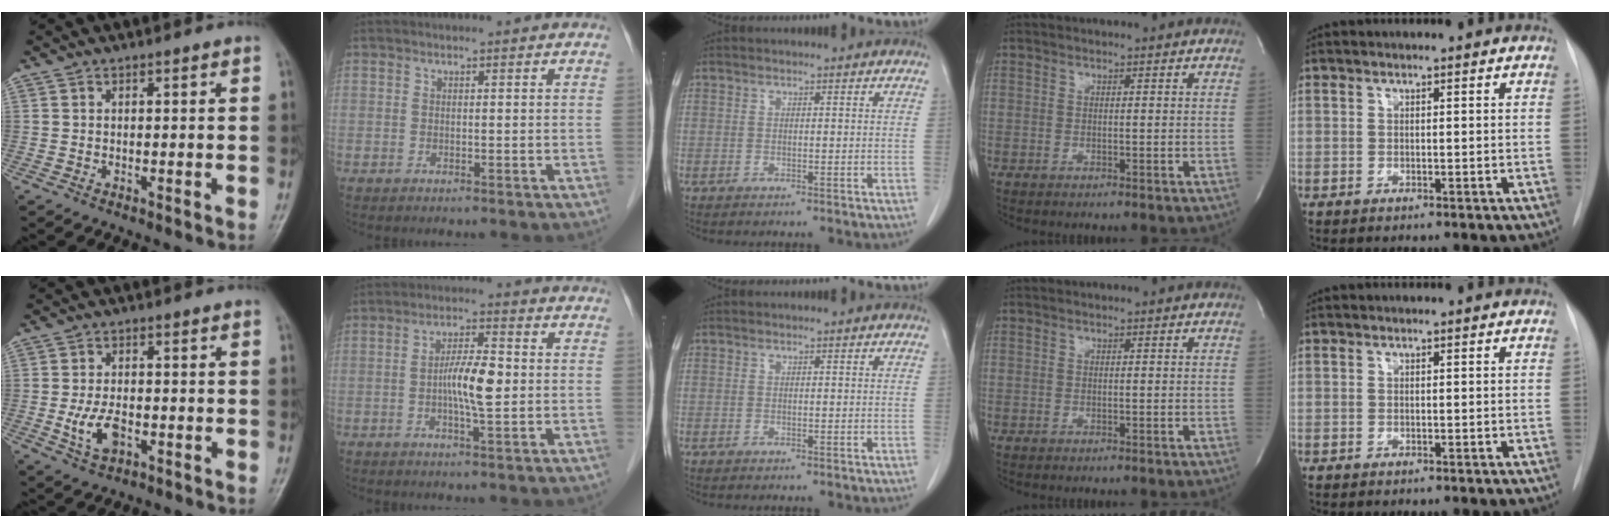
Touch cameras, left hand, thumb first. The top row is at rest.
{"thumb": {"total": 5.7, "force": [-1.7, 3.2, 4.4], "torque": [-0.084, 0.005, -0.028]}, "index": {"total": 6.0, "force": [-0.6, 1.0, 5.9], "torque": [-0.113, 0.001, -0.015]}}